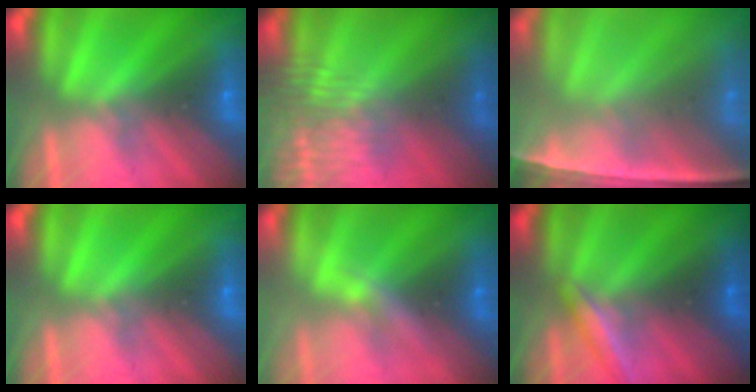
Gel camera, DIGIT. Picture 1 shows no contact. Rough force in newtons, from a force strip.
{"total": 3.4}
{"total": 7.7}
{"total": 0.0}
{"total": 2.2}
{"total": 1.9}